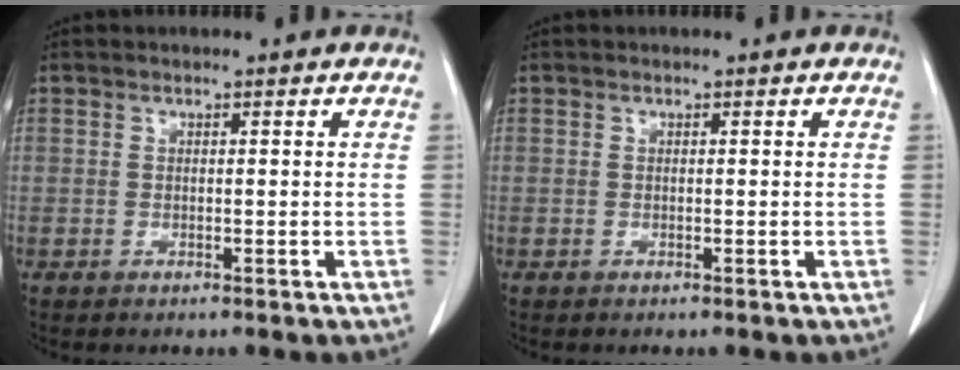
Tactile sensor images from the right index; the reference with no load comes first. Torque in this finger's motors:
{"motor_torque": [0.00, 0.00, 0.00, 0.00]}